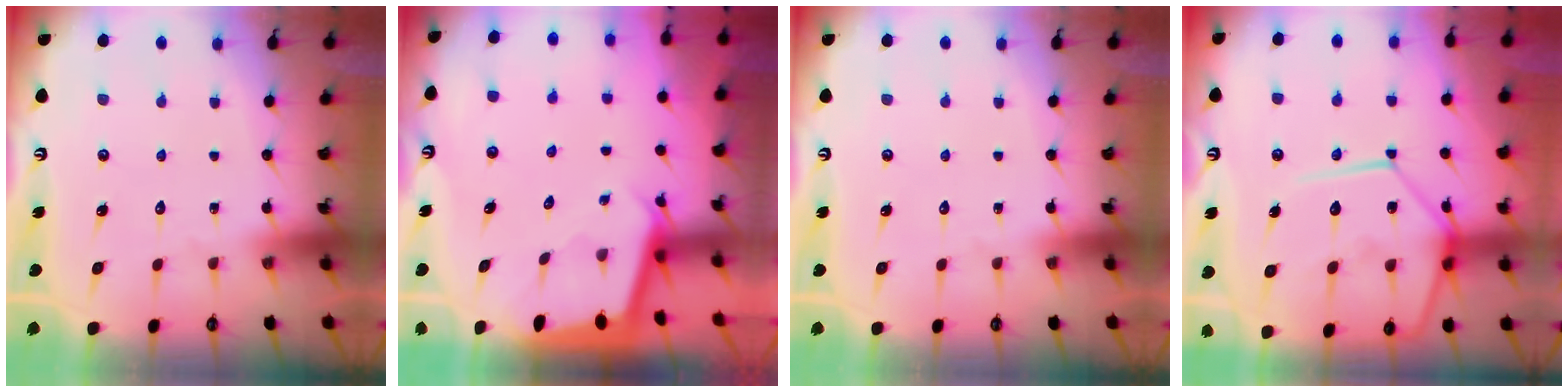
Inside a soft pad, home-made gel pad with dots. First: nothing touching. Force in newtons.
{"total": 1.8, "press": 1.8, "slide": 0.1}
{"total": 0.0}
{"total": 17.9, "press": 17.8, "slide": 1.6}